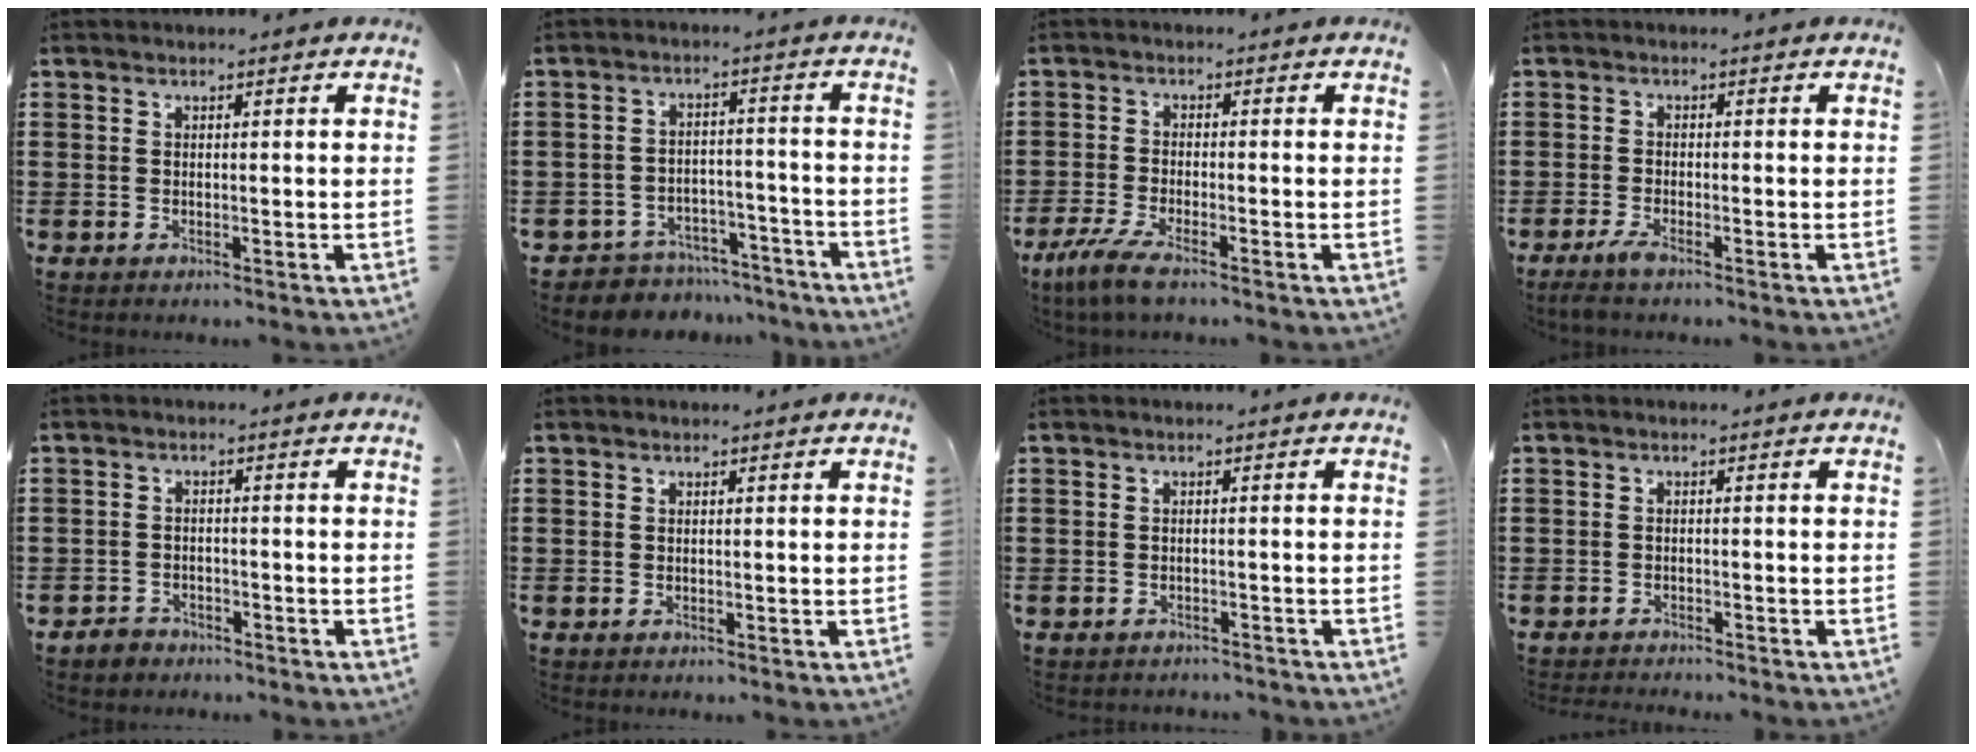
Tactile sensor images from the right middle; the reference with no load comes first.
{"total": 4.8, "force": [-4.7, 1.0, -0.2], "torque": [-0.001, 0.015, -0.099]}
{"total": 4.2, "force": [-3.0, 0.3, 2.9], "torque": [-0.078, -0.016, -0.062]}
{"total": 2.1, "force": [-1.3, 0.1, 1.6], "torque": [-0.043, -0.008, -0.028]}
{"total": 1.6, "force": [-1.5, 0.7, 0.0], "torque": [-0.006, 0.003, -0.033]}
{"total": 0.0}
{"total": 1.0, "force": [-1.0, 0.1, 0.0], "torque": [-0.002, 0.002, -0.022]}
{"total": 1.1, "force": [-1.1, -0.1, 0.0], "torque": [-0.002, 0.002, -0.022]}